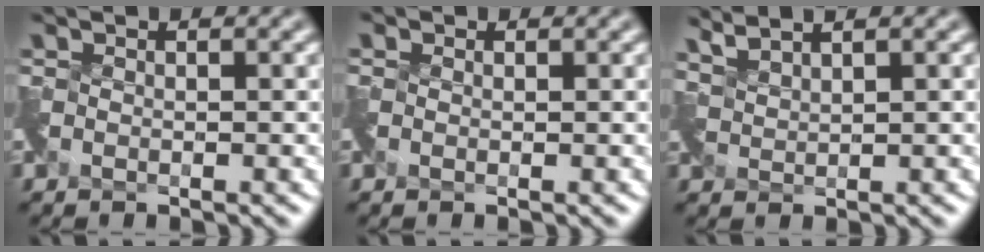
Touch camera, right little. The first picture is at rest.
{"total": 0.8, "force": [-0.3, -0.1, -0.8], "torque": [0.011, -0.002, 0.000]}
{"total": 2.9, "force": [2.9, -0.3, 0.0], "torque": [-0.014, 0.008, 0.065]}